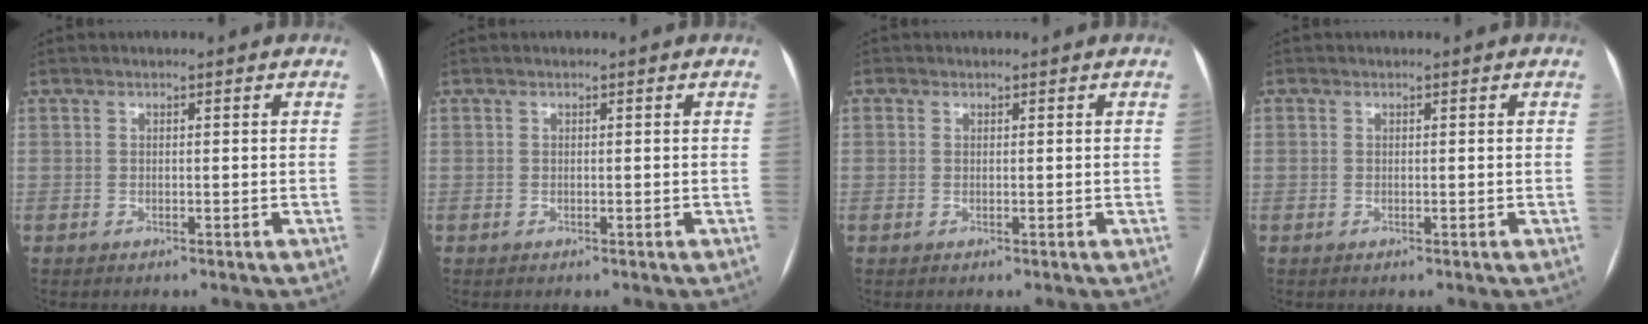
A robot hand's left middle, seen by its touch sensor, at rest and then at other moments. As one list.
[{"total": 0.0}, {"total": 2.6, "force": [-1.0, -1.9, -1.4], "torque": [0.041, -0.015, -0.019]}, {"total": 0.0}]